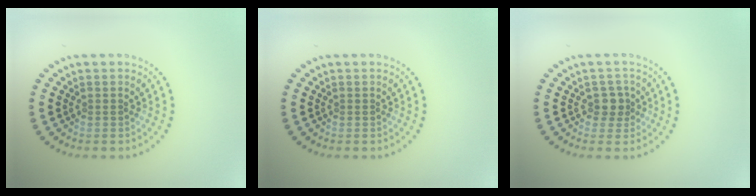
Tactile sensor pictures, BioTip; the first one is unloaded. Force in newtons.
{"total": 0.0}
{"total": 1.7, "press": 1.5, "slide": 0.9}